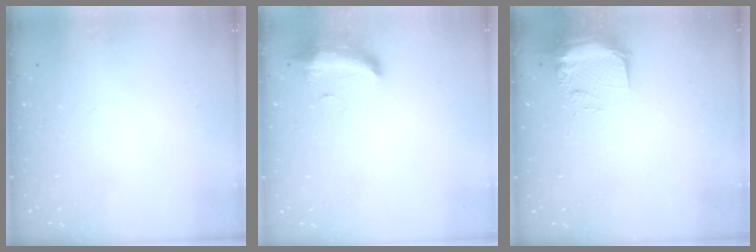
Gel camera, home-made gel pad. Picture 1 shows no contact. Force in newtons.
{"total": 8.3, "press": 8.2, "slide": 1.5}
{"total": 11.0, "press": 9.6, "slide": 5.4}